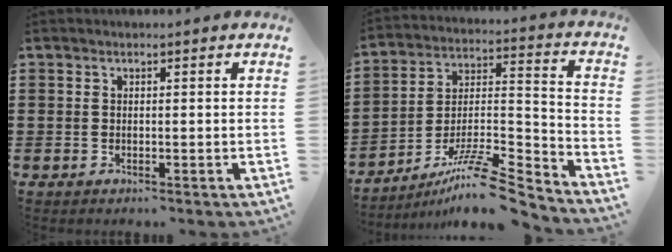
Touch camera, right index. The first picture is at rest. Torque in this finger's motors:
{"motor_torque": [1.12, -1.02, 0.57, 0.12]}